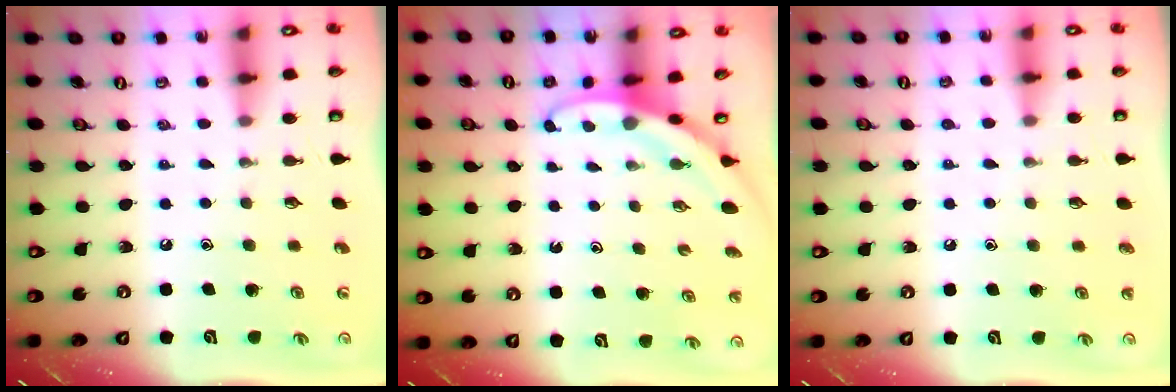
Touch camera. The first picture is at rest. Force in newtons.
{"total": 2.9, "press": 2.9, "slide": 0.1}
{"total": 4.3, "press": 4.2, "slide": 0.4}